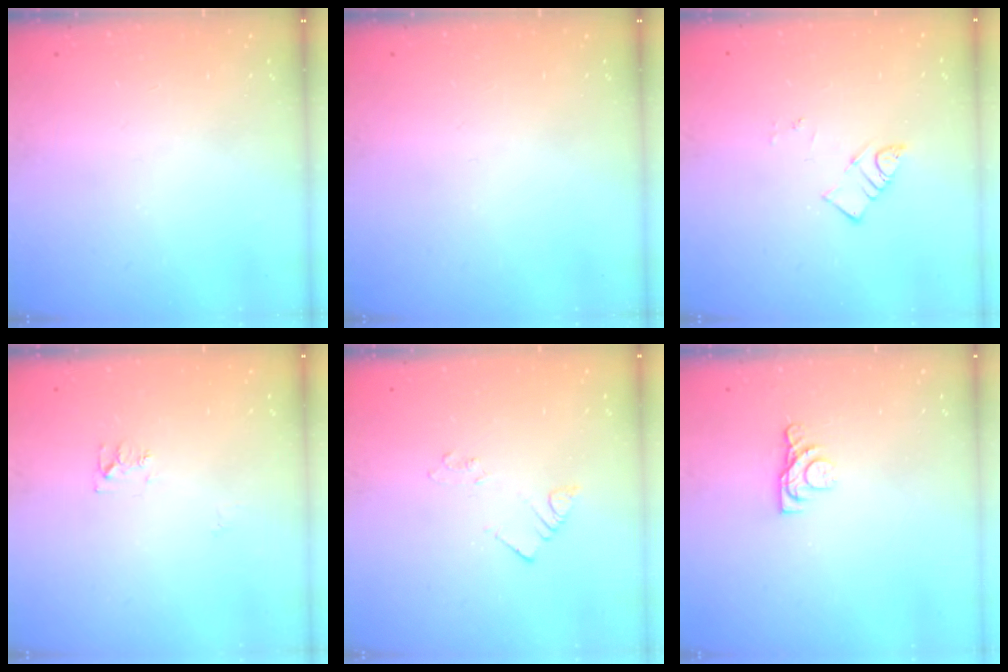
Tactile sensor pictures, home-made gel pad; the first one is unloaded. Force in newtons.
{"total": 0.0}
{"total": 3.5, "press": 3.5, "slide": 0.2}
{"total": 6.3, "press": 6.2, "slide": 0.6}
{"total": 2.0, "press": 2.0, "slide": 0.3}
{"total": 5.4, "press": 5.4, "slide": 0.8}